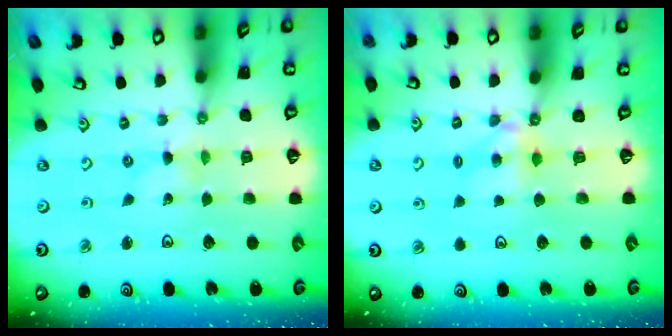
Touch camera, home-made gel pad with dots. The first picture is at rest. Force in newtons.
{"total": 4.7, "press": 4.7, "slide": 0.4}